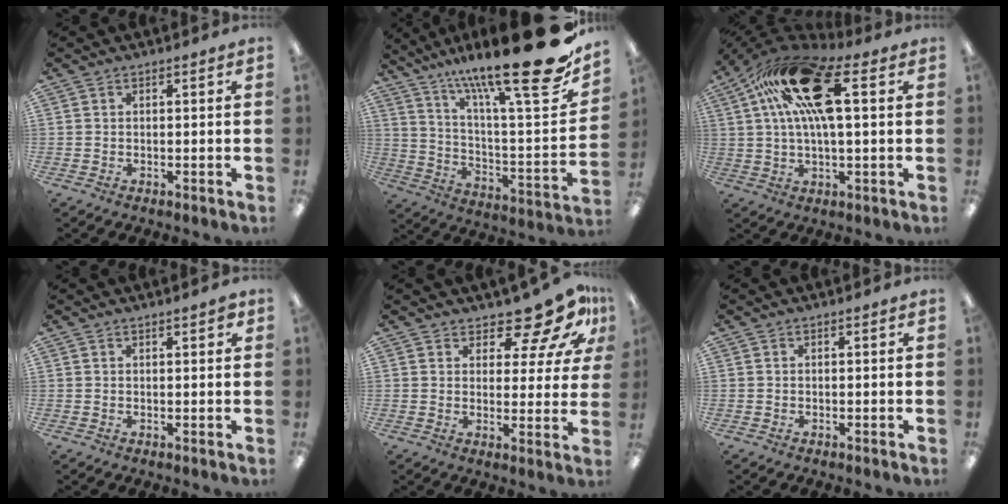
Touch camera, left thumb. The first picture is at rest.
{"total": 25.0, "force": [18.0, 4.1, 16.8], "torque": [-0.250, -0.133, 0.284]}
{"total": 22.0, "force": [7.6, 9.3, 18.4], "torque": [-0.345, -0.002, 0.120]}
{"total": 1.5, "force": [1.1, 0.3, 1.0], "torque": [-0.012, -0.002, 0.018]}
{"total": 13.3, "force": [10.0, 5.4, 6.8], "torque": [-0.095, -0.069, 0.175]}
{"total": 0.0}